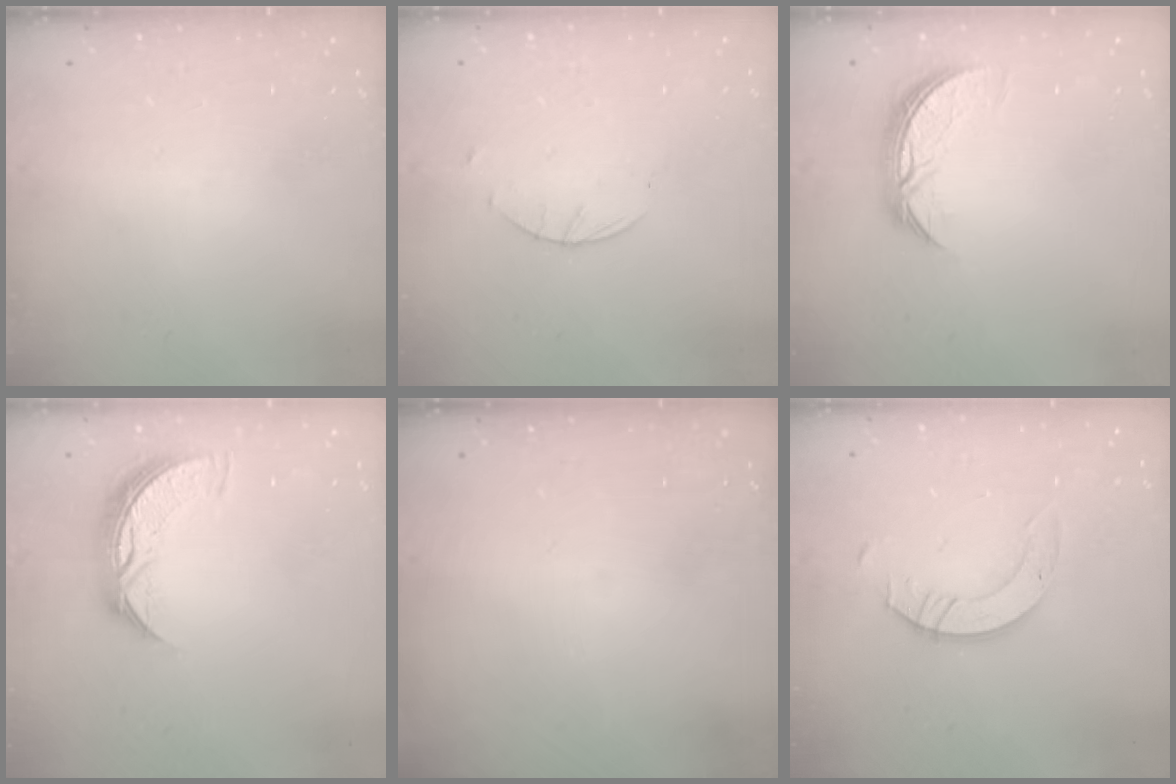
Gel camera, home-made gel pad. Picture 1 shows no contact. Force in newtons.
{"total": 1.7, "press": 1.7, "slide": 0.3}
{"total": 7.6, "press": 7.6, "slide": 0.5}
{"total": 8.7, "press": 8.7, "slide": 0.3}
{"total": 0.0}
{"total": 4.8, "press": 4.7, "slide": 0.4}